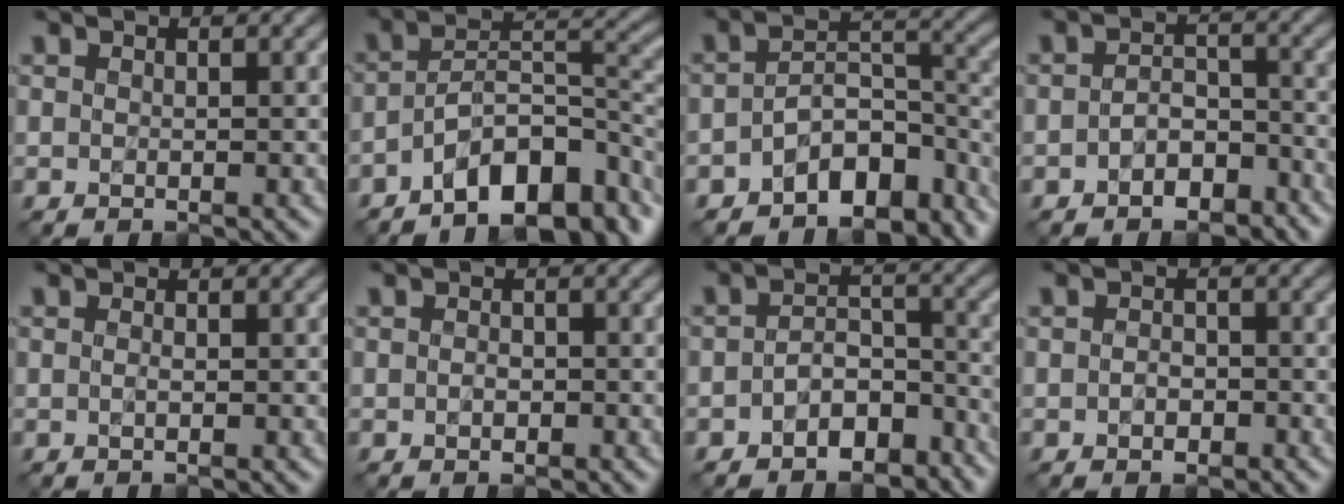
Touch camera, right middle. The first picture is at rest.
{"total": 9.6, "force": [-5.8, 3.6, 6.6], "torque": [-0.087, 0.007, -0.106]}
{"total": 7.8, "force": [-4.7, 4.1, 4.6], "torque": [-0.052, -0.005, -0.078]}
{"total": 3.5, "force": [-2.0, 2.0, 2.0], "torque": [-0.035, 0.005, -0.036]}
{"total": 0.7, "force": [0.0, 0.2, 0.7], "torque": [-0.008, 0.000, -0.003]}
{"total": 0.9, "force": [-0.3, 0.6, 0.6], "torque": [-0.012, 0.001, -0.006]}
{"total": 4.8, "force": [-3.0, 2.7, 2.6], "torque": [-0.038, -0.001, -0.055]}
{"total": 1.3, "force": [-0.5, 0.9, 0.7], "torque": [-0.014, 0.002, -0.011]}